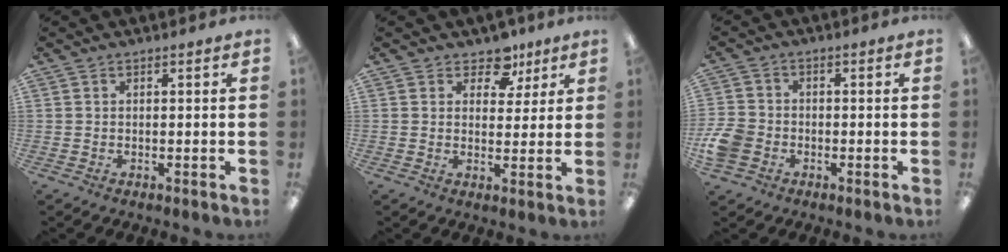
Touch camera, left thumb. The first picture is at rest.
{"total": 6.7, "force": [4.4, 4.3, 2.7], "torque": [-0.030, -0.022, 0.075]}
{"total": 6.6, "force": [-2.4, 5.2, 3.3], "torque": [-0.078, 0.015, -0.044]}